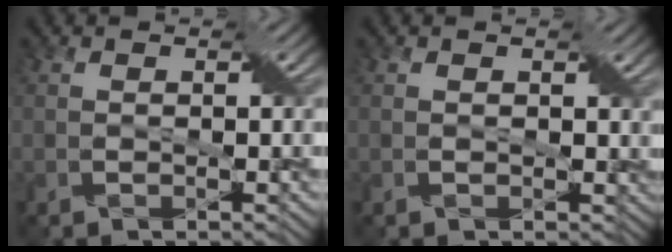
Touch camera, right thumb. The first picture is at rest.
{"total": 1.1, "force": [0.5, 1.0, 0.3], "torque": [-0.010, -0.005, 0.005]}